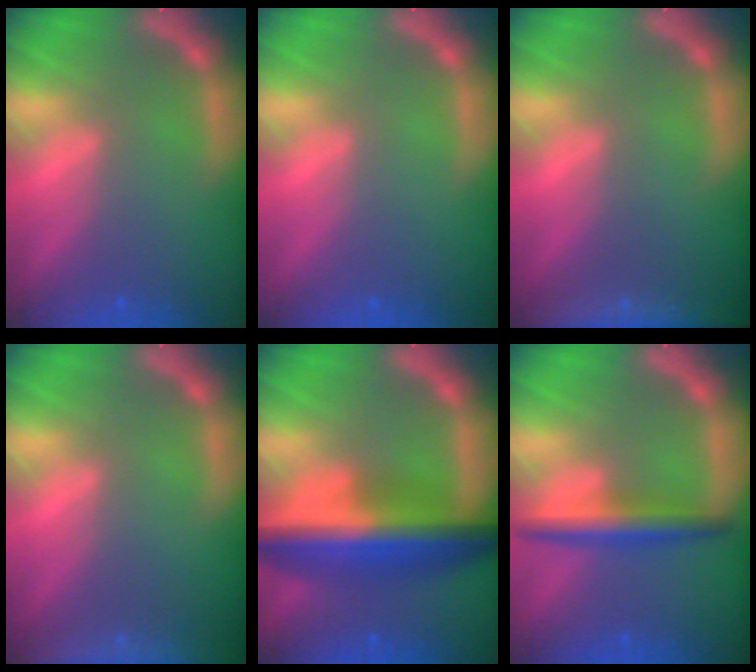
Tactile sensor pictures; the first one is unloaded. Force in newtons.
{"total": 0.0}
{"total": 7.4}
{"total": 9.5}
{"total": 10.1}
{"total": 4.0}